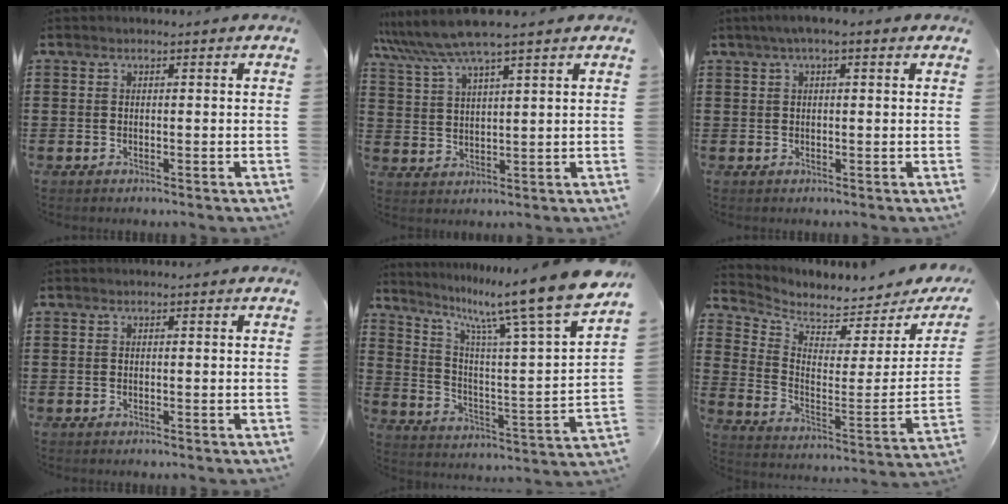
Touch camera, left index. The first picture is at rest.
{"total": 6.5, "force": [5.4, 0.1, 3.6], "torque": [-0.087, -0.018, 0.096]}
{"total": 2.0, "force": [0.7, 0.3, 1.9], "torque": [-0.035, 0.004, 0.012]}
{"total": 0.0}
{"total": 13.5, "force": [10.8, 0.1, 8.1], "torque": [-0.160, -0.082, 0.166]}
{"total": 3.3, "force": [3.2, 0.6, 0.8], "torque": [-0.041, -0.043, 0.050]}